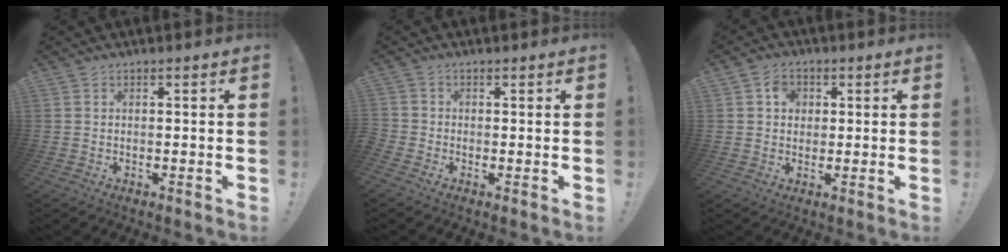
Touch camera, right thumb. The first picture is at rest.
{"total": 1.5, "force": [-0.6, 1.4, 0.3], "torque": [-0.010, 0.007, -0.009]}
{"total": 5.1, "force": [1.5, 4.3, 2.1], "torque": [-0.026, 0.001, 0.025]}